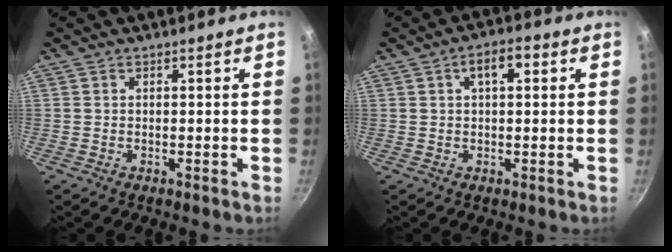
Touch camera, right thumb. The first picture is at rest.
{"total": 4.9, "force": [1.5, 2.4, 4.0], "torque": [-0.048, 0.015, 0.020]}